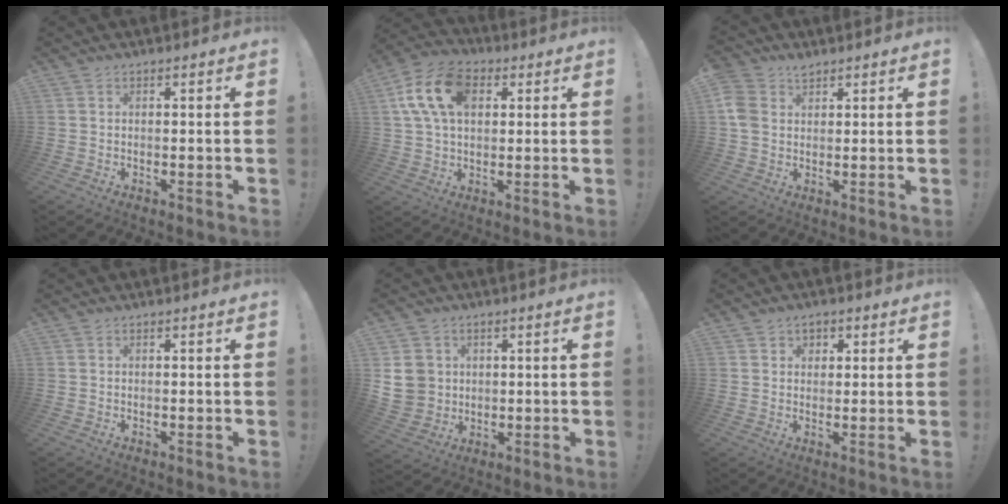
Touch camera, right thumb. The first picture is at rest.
{"total": 15.8, "force": [4.8, 10.6, 10.8], "torque": [-0.184, 0.002, 0.090]}
{"total": 6.5, "force": [2.7, 4.9, 3.2], "torque": [-0.065, -0.006, 0.053]}
{"total": 0.0}
{"total": 8.8, "force": [2.2, 8.0, 2.9], "torque": [-0.054, -0.015, 0.045]}
{"total": 3.3, "force": [1.5, 2.9, 0.6], "torque": [0.004, -0.006, 0.024]}